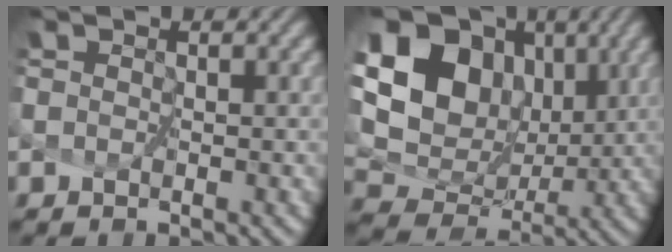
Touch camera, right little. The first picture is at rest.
{"total": 14.9, "force": [5.9, 11.5, 7.4], "torque": [-0.193, 0.036, 0.127]}